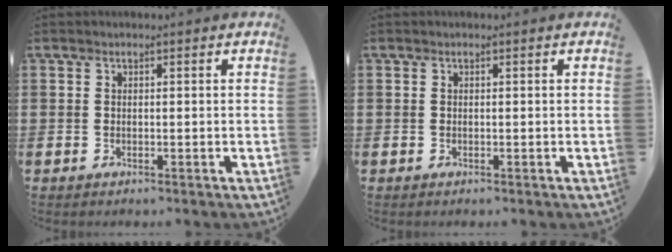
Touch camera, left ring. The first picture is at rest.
{"total": 0.0}